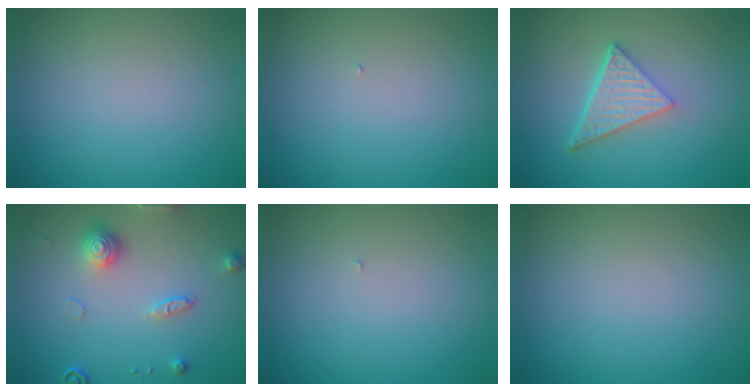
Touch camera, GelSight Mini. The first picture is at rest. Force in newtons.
{"total": 0.0}
{"total": 4.8, "press": 3.3, "slide": 3.5}
{"total": 3.0, "press": 2.8, "slide": 0.9}
{"total": 0.0}
{"total": 0.0}